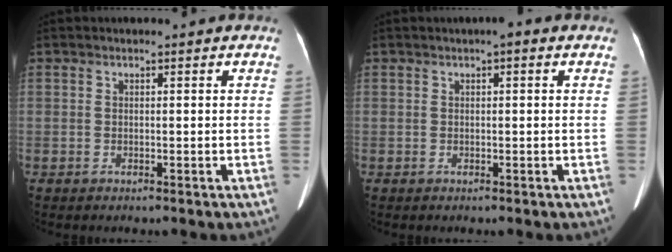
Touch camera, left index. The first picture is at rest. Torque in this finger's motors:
{"motor_torque": [0.21, -0.21, 0.00, 0.00]}